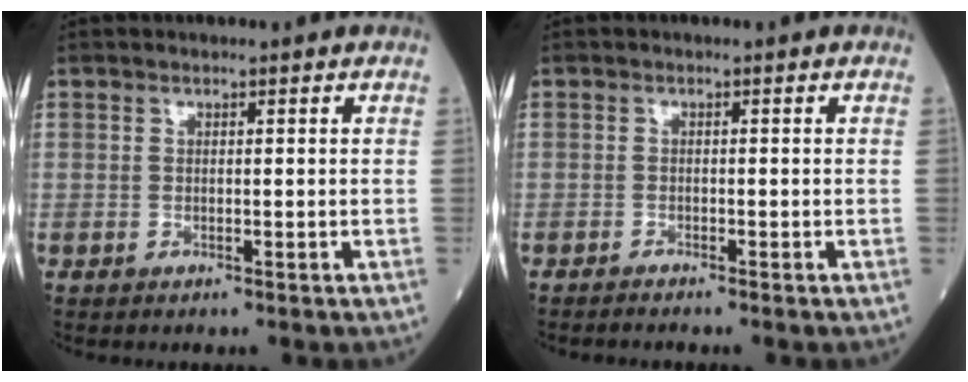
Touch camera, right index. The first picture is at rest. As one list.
[{"total": 1.0, "force": [-1.0, -0.2, 0.1], "torque": [-0.004, -0.002, -0.018]}]